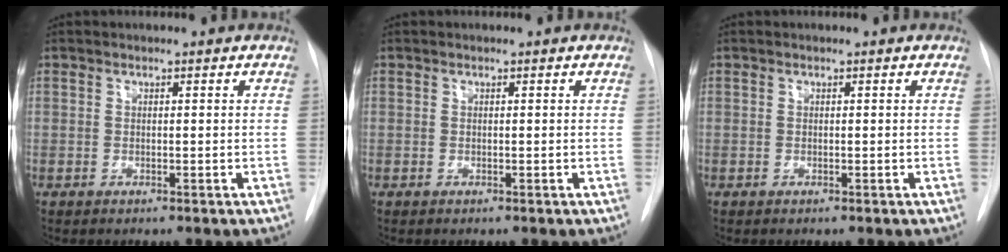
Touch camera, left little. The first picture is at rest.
{"total": 0.0}
{"total": 0.0}